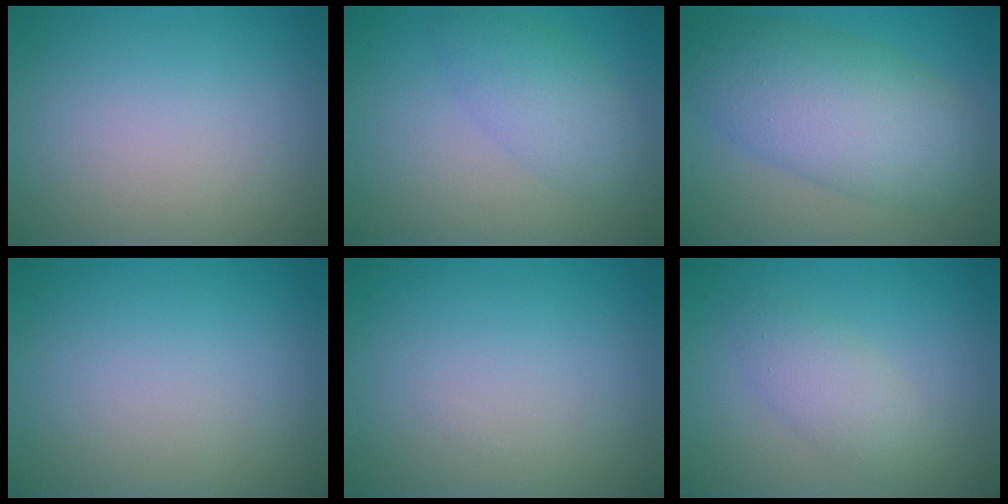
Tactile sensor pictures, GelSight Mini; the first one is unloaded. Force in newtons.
{"total": 3.5, "press": 3.4, "slide": 0.1}
{"total": 8.0, "press": 8.0, "slide": 0.3}
{"total": 0.0}
{"total": 0.0}
{"total": 2.7, "press": 2.7, "slide": 0.2}